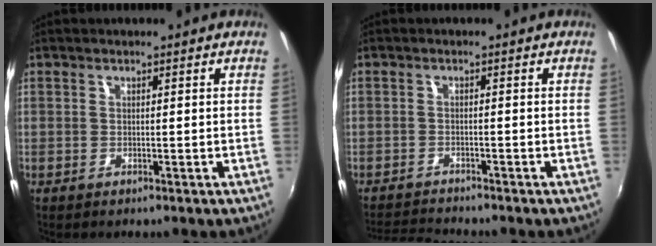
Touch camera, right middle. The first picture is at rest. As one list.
[{"total": 4.6, "force": [-4.6, 0.1, 0.7], "torque": [-0.034, -0.009, -0.084]}]